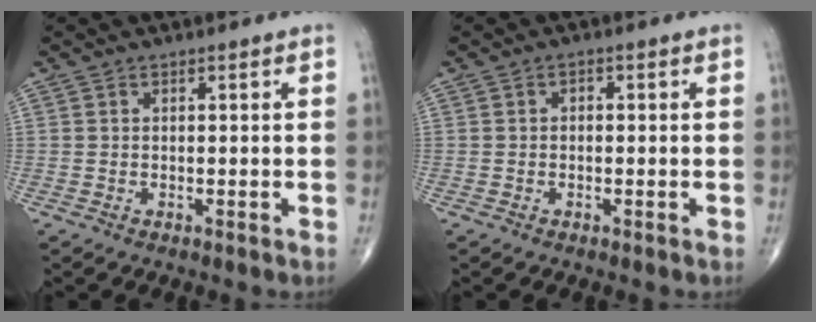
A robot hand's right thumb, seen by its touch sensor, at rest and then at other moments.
{"total": 0.8, "force": [-0.1, 0.6, 0.5], "torque": [0.000, 0.005, -0.006]}